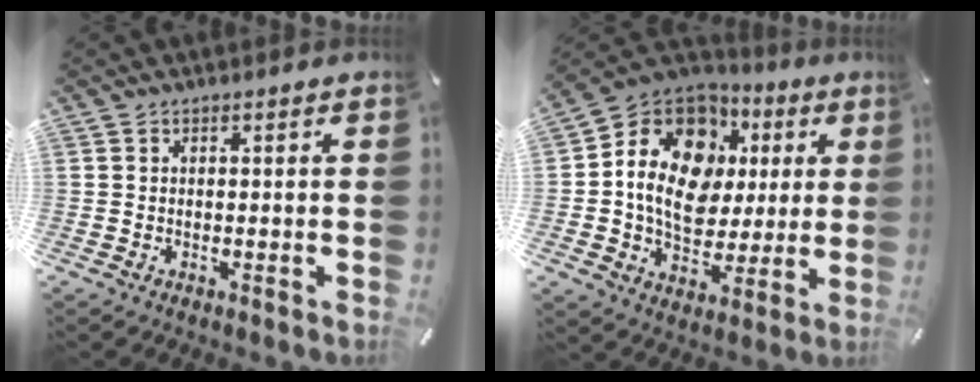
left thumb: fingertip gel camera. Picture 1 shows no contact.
{"total": 16.2, "force": [2.1, 13.0, 9.6], "torque": [-0.183, -0.008, 0.039]}